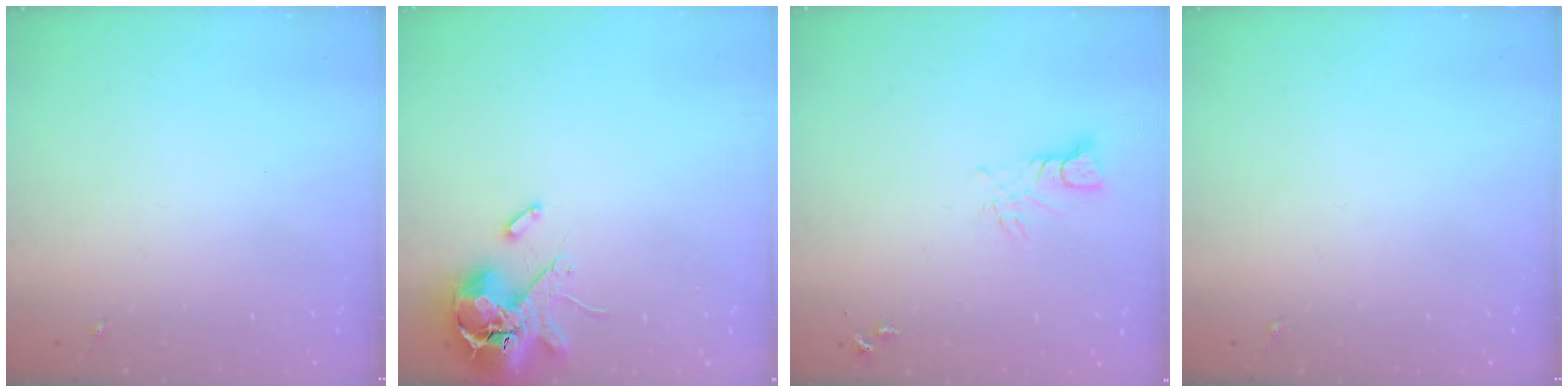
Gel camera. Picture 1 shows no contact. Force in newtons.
{"total": 12.2, "press": 12.0, "slide": 1.8}
{"total": 3.7, "press": 3.7, "slide": 0.4}
{"total": 0.0}